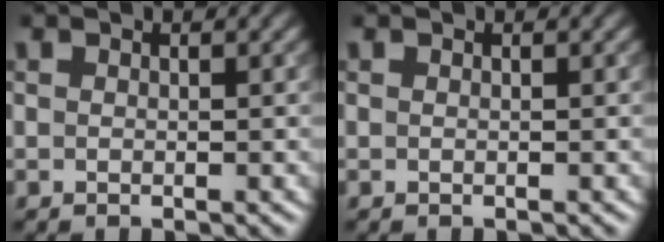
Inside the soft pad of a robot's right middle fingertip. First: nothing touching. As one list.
[{"total": 0.0}]